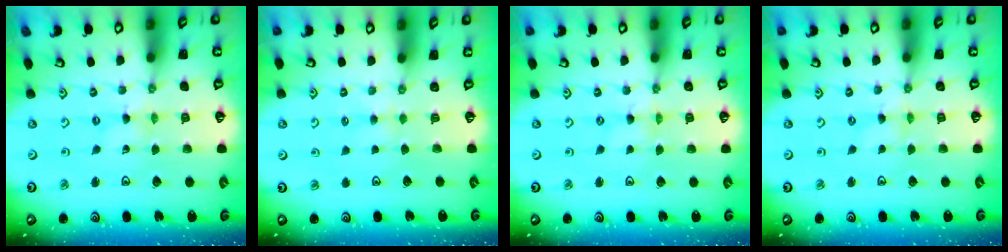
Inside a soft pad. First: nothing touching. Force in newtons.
{"total": 2.0, "press": 2.0, "slide": 0.4}
{"total": 0.0}
{"total": 0.0}